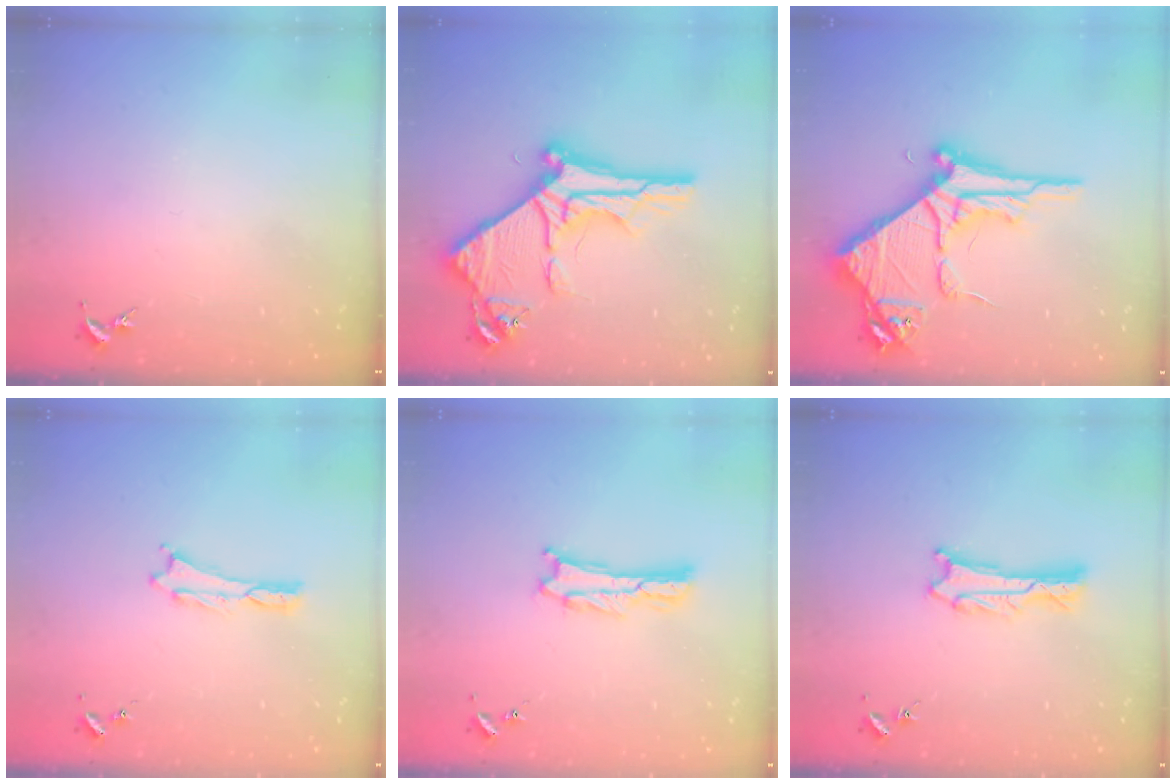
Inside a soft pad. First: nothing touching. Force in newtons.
{"total": 10.7, "press": 10.6, "slide": 1.2}
{"total": 9.3, "press": 9.3, "slide": 0.9}
{"total": 0.0}
{"total": 1.6, "press": 1.6, "slide": 0.2}
{"total": 1.2, "press": 1.2, "slide": 0.1}